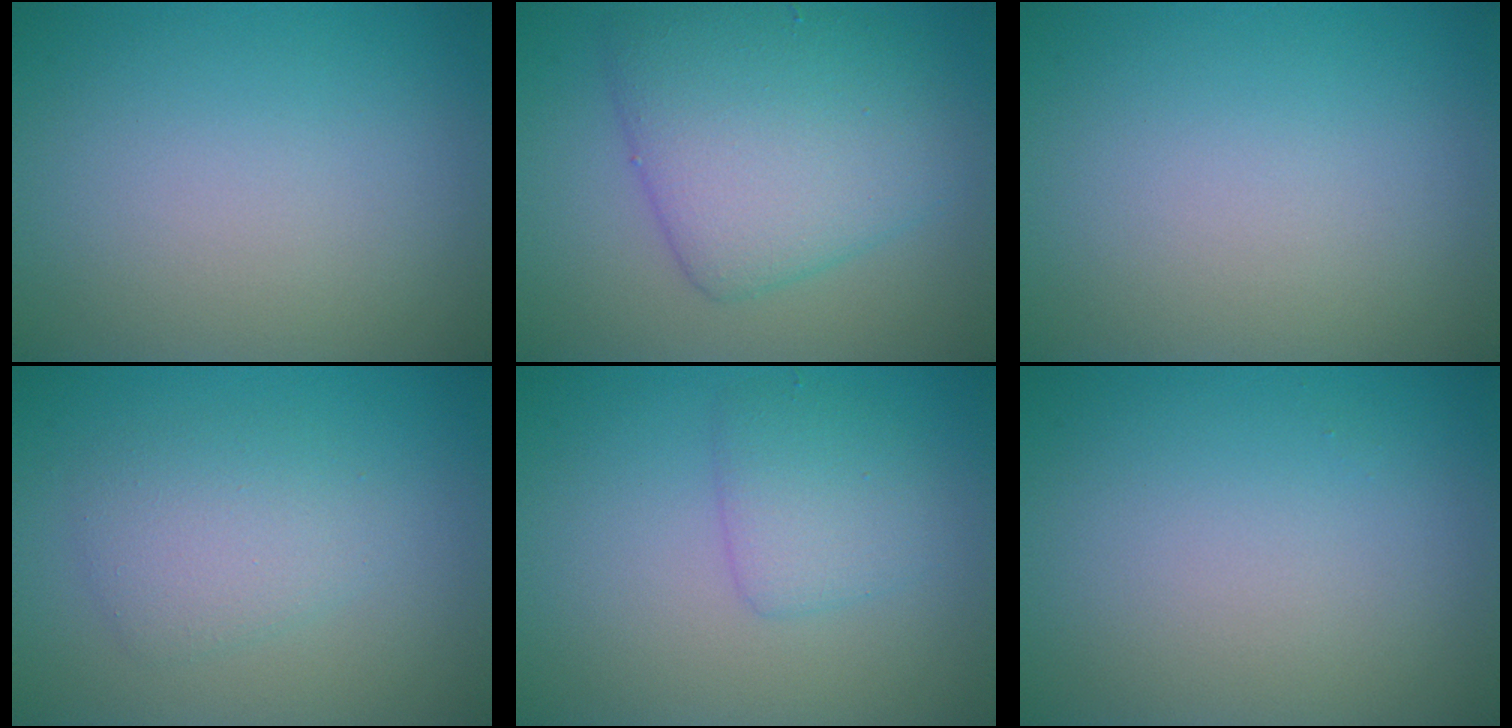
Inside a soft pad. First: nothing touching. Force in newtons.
{"total": 6.8, "press": 6.8, "slide": 0.2}
{"total": 0.0}
{"total": 2.8, "press": 2.8, "slide": 0.2}
{"total": 2.6, "press": 2.6, "slide": 0.0}
{"total": 0.0}